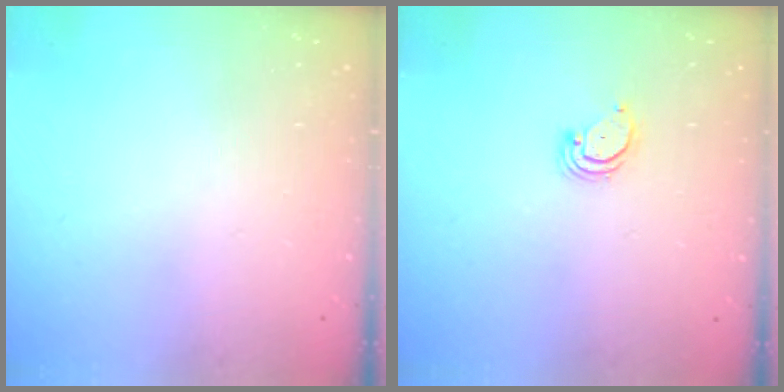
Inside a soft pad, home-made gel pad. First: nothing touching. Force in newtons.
{"total": 2.2, "press": 2.2, "slide": 0.3}